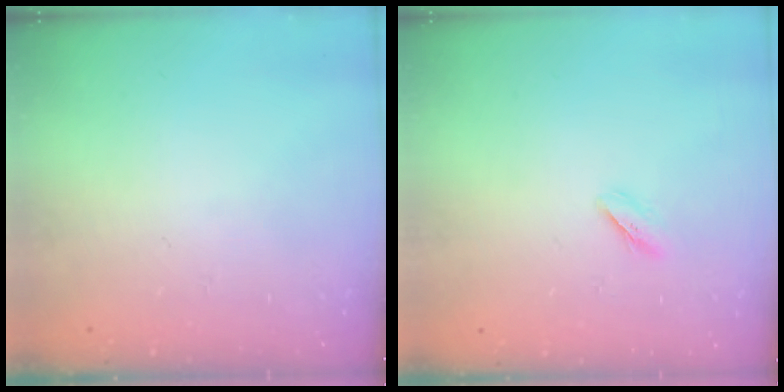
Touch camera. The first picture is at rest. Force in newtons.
{"total": 2.4, "press": 2.2, "slide": 0.9}